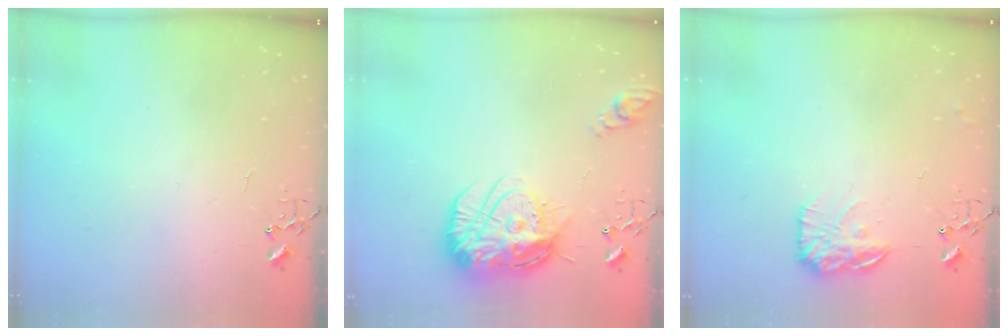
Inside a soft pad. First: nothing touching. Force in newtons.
{"total": 19.4, "press": 19.3, "slide": 1.7}
{"total": 13.3, "press": 13.3, "slide": 0.8}